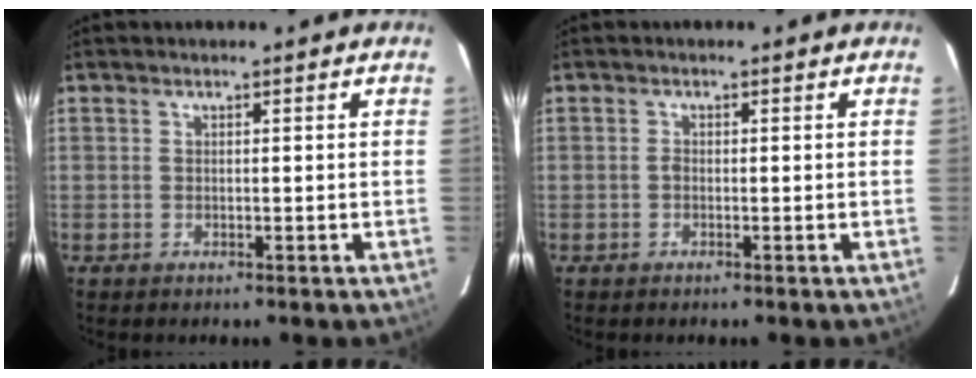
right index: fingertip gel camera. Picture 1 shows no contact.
{"total": 0.6, "force": [-0.2, 0.3, 0.4], "torque": [-0.010, 0.002, -0.007]}